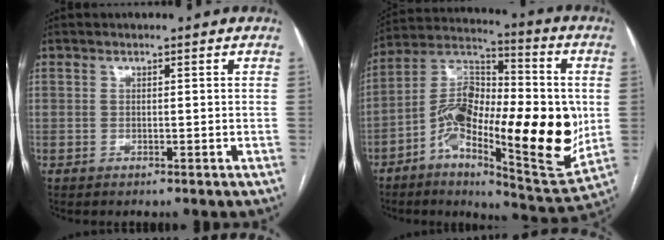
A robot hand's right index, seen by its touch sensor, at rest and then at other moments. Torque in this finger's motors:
{"motor_torque": [2.11, 0.03, 1.05, 0.21]}